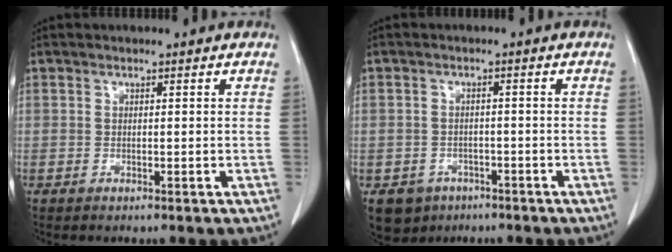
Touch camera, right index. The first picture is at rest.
{"total": 4.8, "force": [-2.8, 3.9, 0.6], "torque": [-0.008, 0.007, -0.038]}